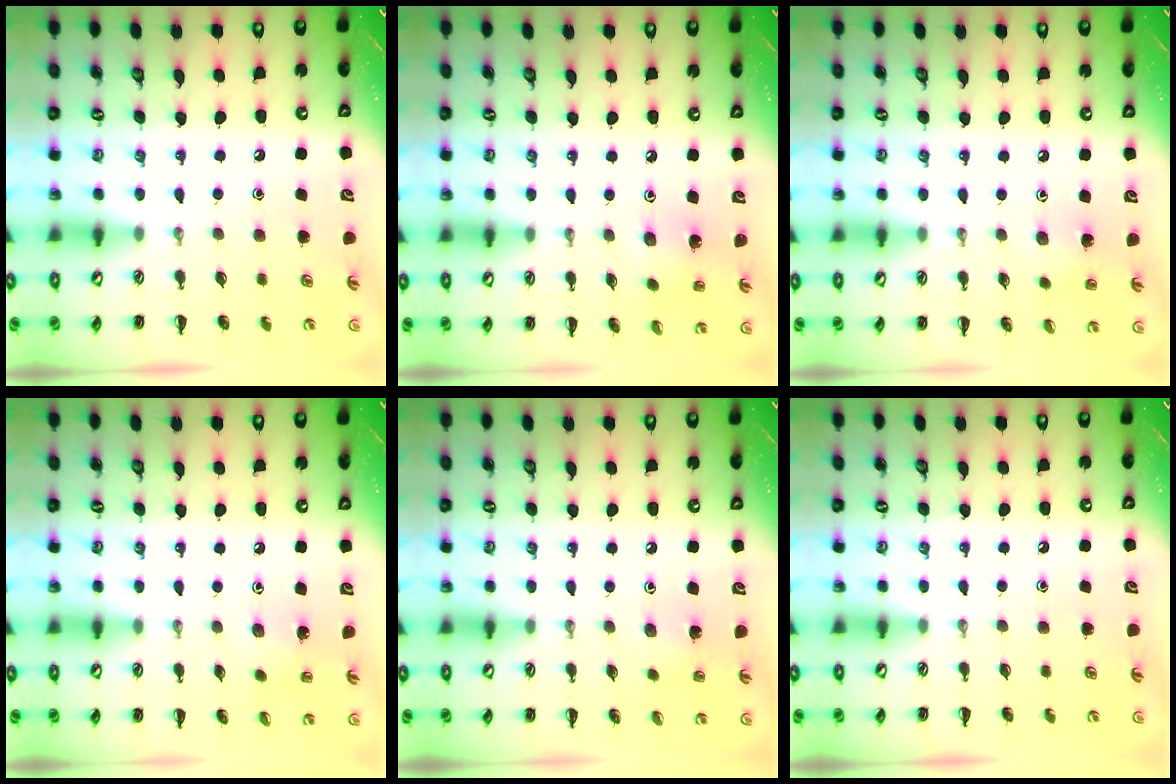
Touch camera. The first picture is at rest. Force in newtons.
{"total": 1.6, "press": 1.5, "slide": 0.5}
{"total": 4.9, "press": 4.8, "slide": 1.1}
{"total": 1.9, "press": 1.8, "slide": 0.6}
{"total": 4.7, "press": 4.5, "slide": 1.3}
{"total": 0.0}